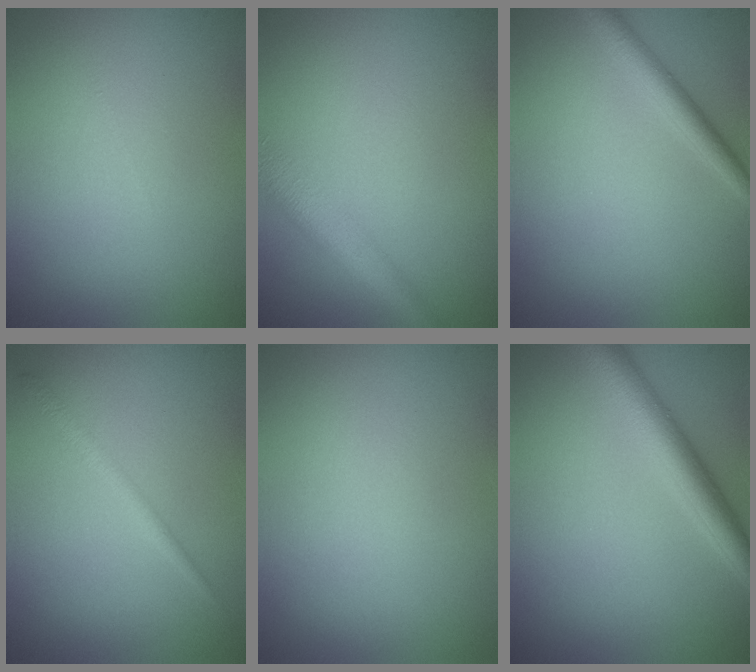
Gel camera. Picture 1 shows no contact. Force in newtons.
{"total": 4.2, "press": 4.2, "slide": 0.1}
{"total": 2.3, "press": 2.3, "slide": 0.1}
{"total": 1.4, "press": 1.4, "slide": 0.1}
{"total": 0.0}
{"total": 4.7, "press": 4.7, "slide": 0.1}